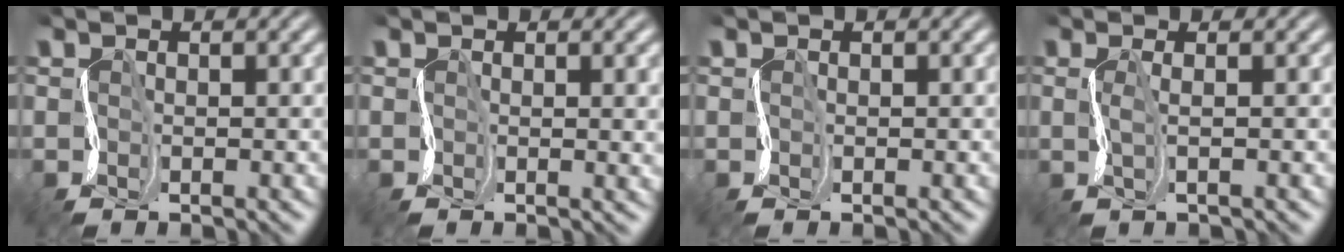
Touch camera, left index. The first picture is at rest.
{"total": 3.1, "force": [0.4, 1.2, 2.8], "torque": [-0.028, 0.000, 0.007]}
{"total": 0.0}
{"total": 0.8, "force": [0.5, 0.3, 0.7], "torque": [-0.016, 0.006, 0.008]}